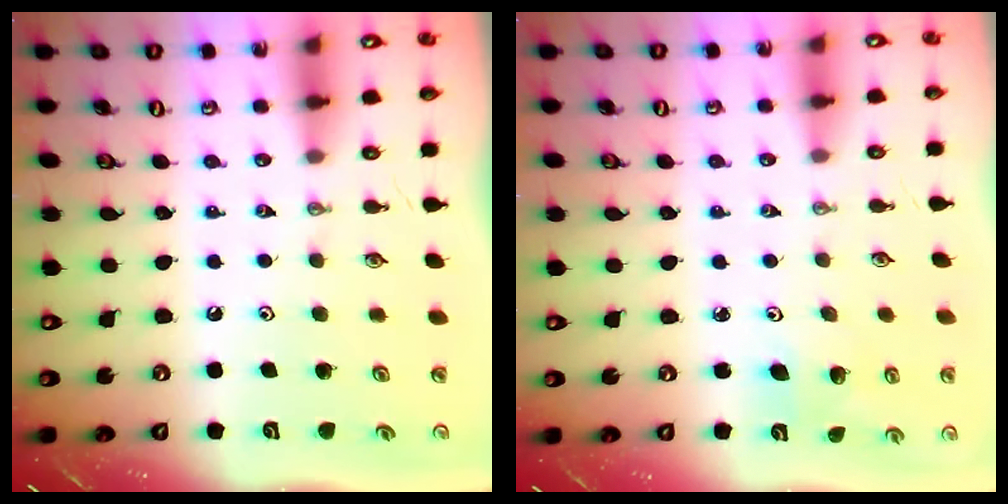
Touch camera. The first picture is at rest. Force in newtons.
{"total": 5.2, "press": 4.9, "slide": 1.8}